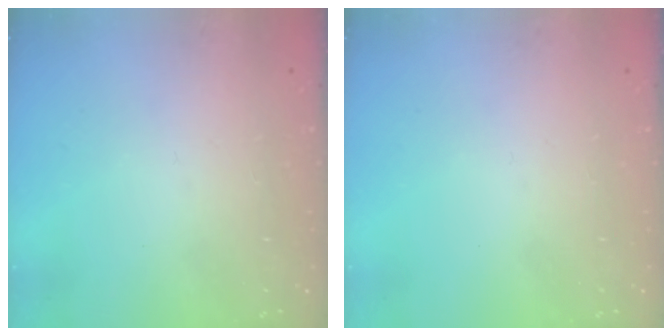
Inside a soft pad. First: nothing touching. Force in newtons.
{"total": 0.0}